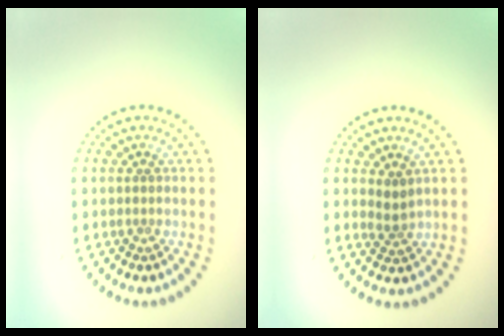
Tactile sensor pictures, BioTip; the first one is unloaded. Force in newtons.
{"total": 1.7, "press": 1.1, "slide": 1.3}